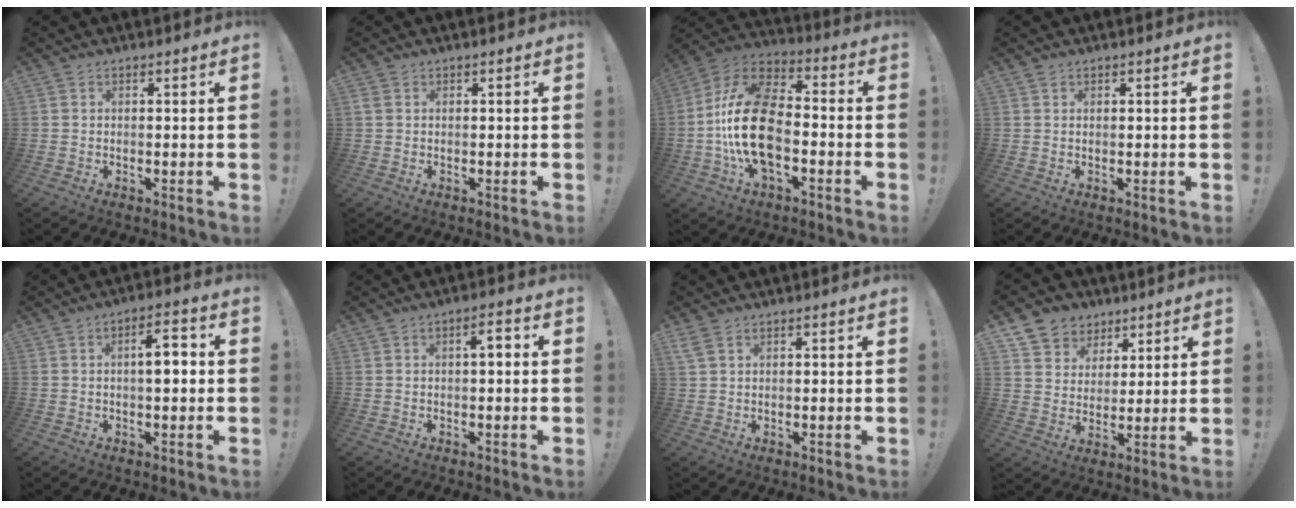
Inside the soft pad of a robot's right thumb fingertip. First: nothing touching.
{"total": 1.4, "force": [0.6, 1.1, 0.7], "torque": [-0.012, 0.004, 0.011]}
{"total": 21.2, "force": [-4.1, 11.9, 17.0], "torque": [-0.329, 0.033, -0.063]}
{"total": 0.7, "force": [0.5, 0.3, 0.3], "torque": [-0.008, 0.001, 0.011]}
{"total": 6.9, "force": [0.0, 2.6, 6.4], "torque": [-0.088, 0.006, -0.008]}
{"total": 3.5, "force": [0.1, 1.1, 3.4], "torque": [-0.053, 0.006, -0.005]}
{"total": 2.8, "force": [1.6, 1.4, 1.8], "torque": [-0.040, 0.000, 0.032]}
{"total": 8.0, "force": [4.3, 6.7, 0.7], "torque": [-0.009, -0.036, 0.089]}